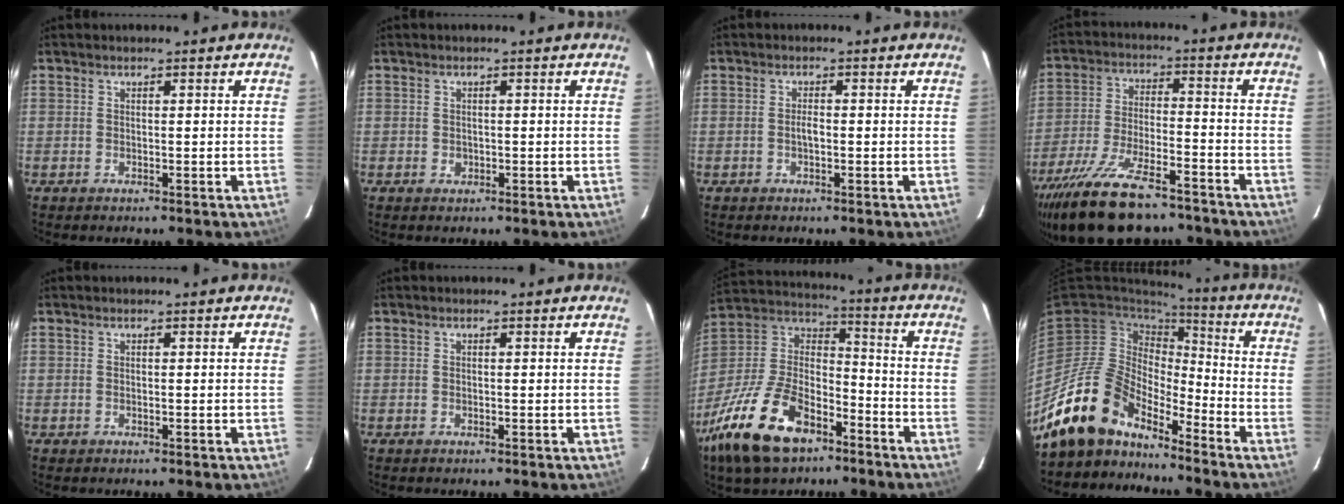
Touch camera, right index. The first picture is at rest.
{"total": 1.1, "force": [-0.2, 1.1, 0.3], "torque": [-0.003, 0.001, -0.001]}
{"total": 1.6, "force": [-0.3, 0.7, 1.4], "torque": [-0.027, 0.002, -0.007]}
{"total": 20.2, "force": [-15.9, 6.5, 10.6], "torque": [-0.216, -0.036, -0.257]}
{"total": 0.0}
{"total": 0.0}
{"total": 21.6, "force": [-12.8, 11.1, 13.4], "torque": [-0.296, -0.004, -0.227]}
{"total": 15.5, "force": [-13.4, 6.1, 4.9], "torque": [-0.101, 0.009, -0.254]}